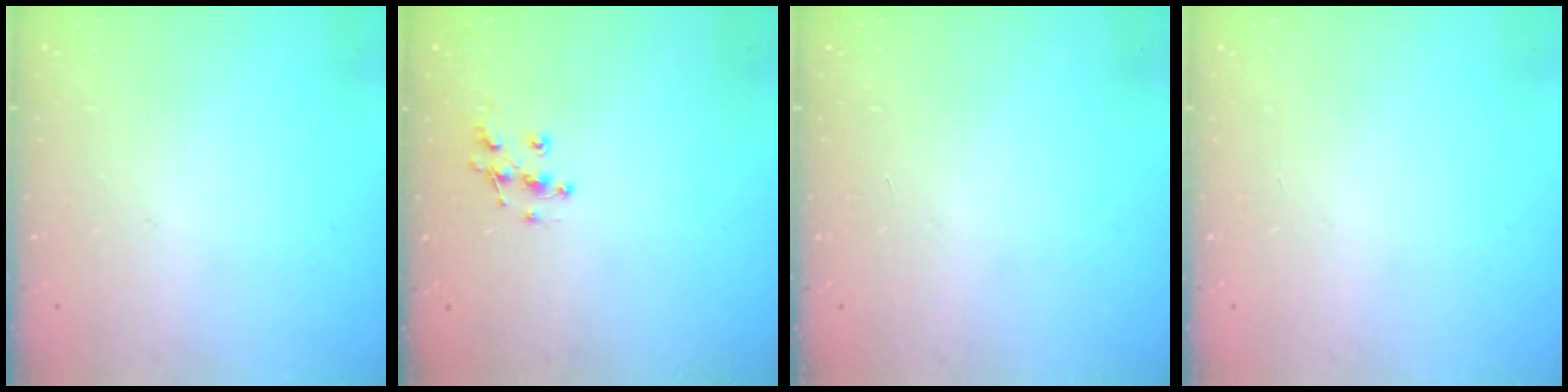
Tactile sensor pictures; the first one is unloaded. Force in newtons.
{"total": 7.8, "press": 7.7, "slide": 0.5}
{"total": 0.0}
{"total": 0.0}